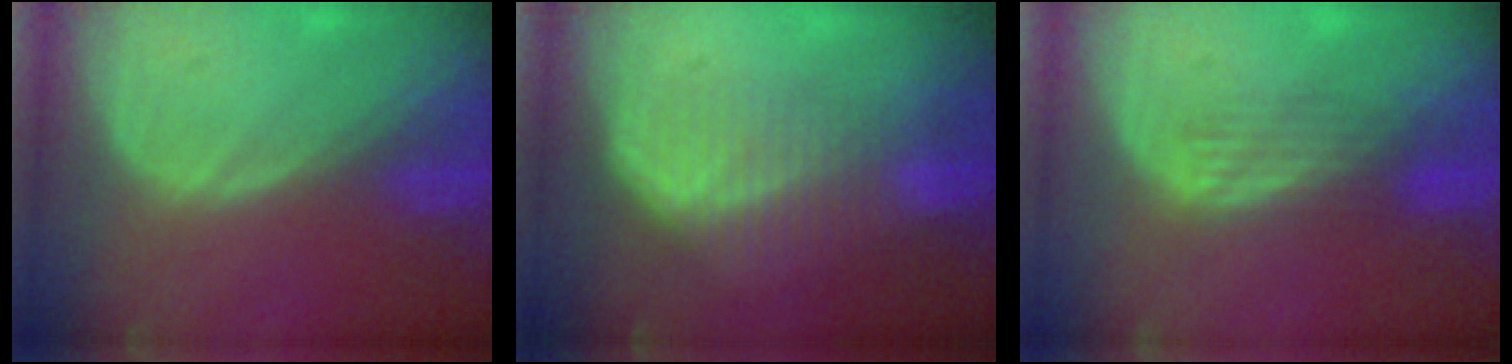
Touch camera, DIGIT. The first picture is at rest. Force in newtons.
{"total": 7.4, "press": 6.4, "slide": 3.7}
{"total": 3.5, "press": 3.5, "slide": 0.0}